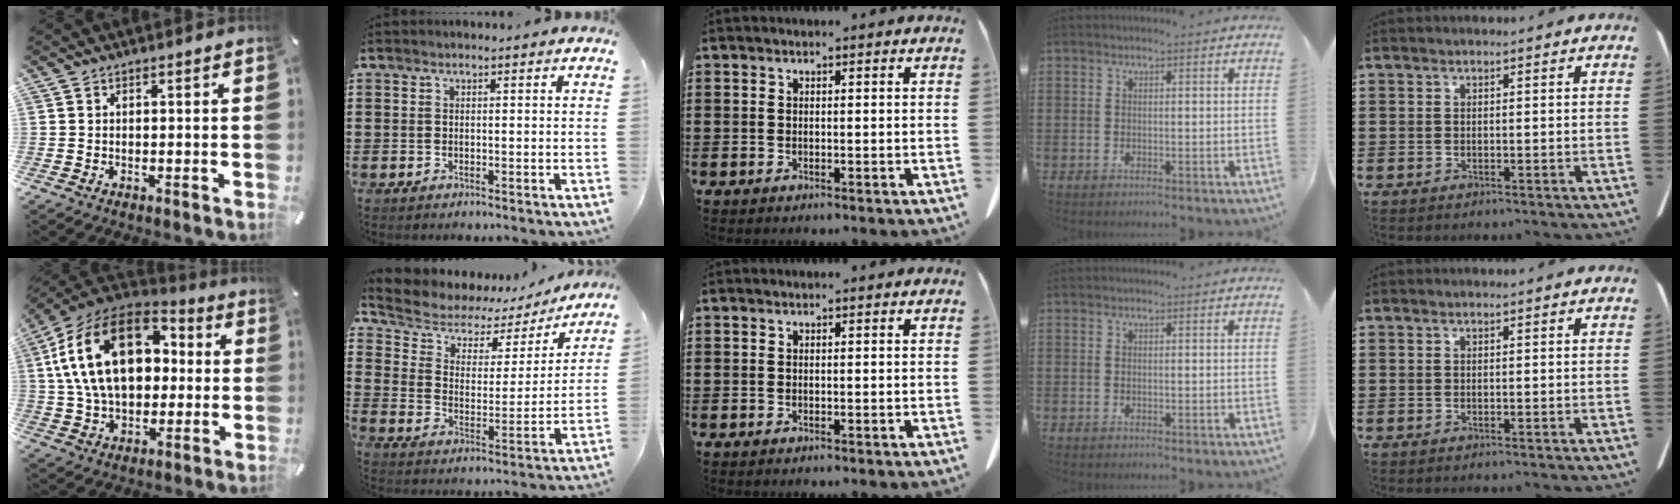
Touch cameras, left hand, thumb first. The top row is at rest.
{"thumb": {"total": 23.7, "force": [4.3, 16.4, 16.5], "torque": [-0.327, 0.005, 0.068]}, "index": {"total": 4.6, "force": [3.3, 2.9, 1.1], "torque": [-0.053, -0.020, 0.049]}}